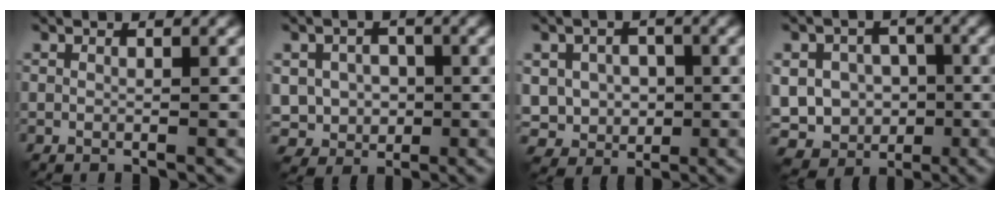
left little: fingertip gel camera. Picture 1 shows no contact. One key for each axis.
{"total": 4.8, "fx": 0.0, "fy": 4.3, "fz": 2.1, "tx": -0.034, "ty": 0.000, "tz": -0.014}
{"total": 5.1, "fx": 0.2, "fy": 4.4, "fz": 2.5, "tx": -0.045, "ty": 0.001, "tz": -0.006}
{"total": 10.0, "fx": -1.3, "fy": 8.8, "fz": 4.4, "tx": -0.090, "ty": 0.012, "tz": -0.050}